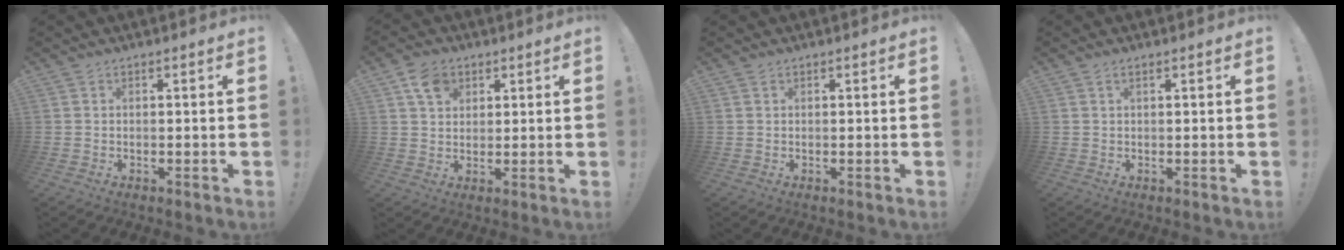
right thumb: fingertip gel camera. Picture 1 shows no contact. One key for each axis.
{"total": 6.4, "fx": 3.0, "fy": 4.8, "fz": 3.0, "tx": -0.048, "ty": -0.004, "tz": 0.056}
{"total": 0.0}
{"total": 0.9, "fx": 0.3, "fy": 0.2, "fz": 0.9, "tx": -0.018, "ty": 0.000, "tz": 0.004}